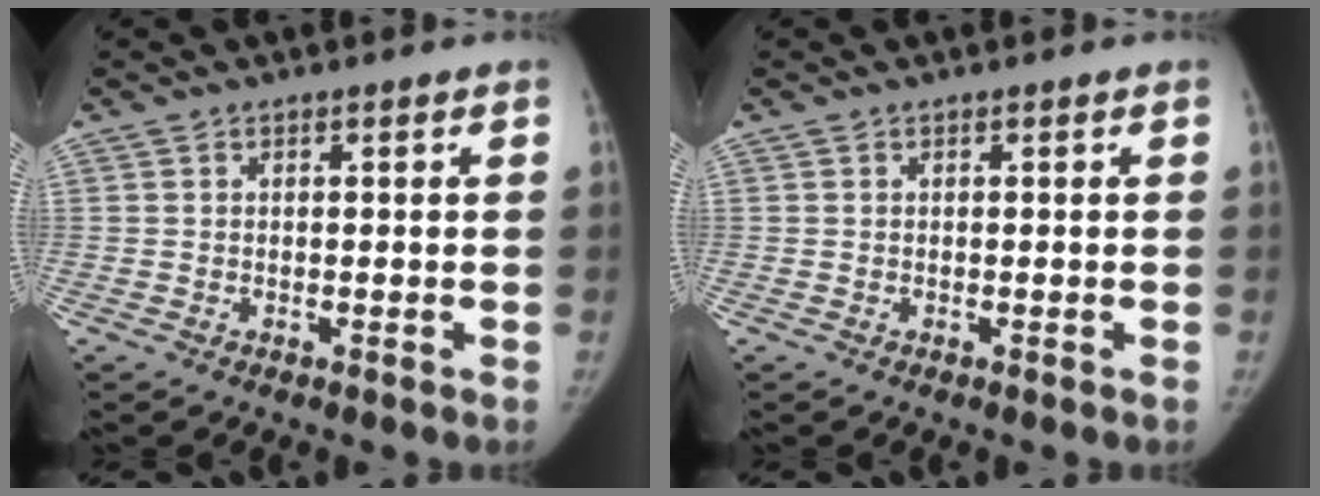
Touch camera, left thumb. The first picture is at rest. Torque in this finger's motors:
{"motor_torque": [0.01, -0.01, 0.04, -0.04, 0.00]}